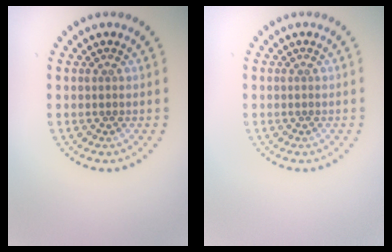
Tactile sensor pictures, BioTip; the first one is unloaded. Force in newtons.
{"total": 0.0}